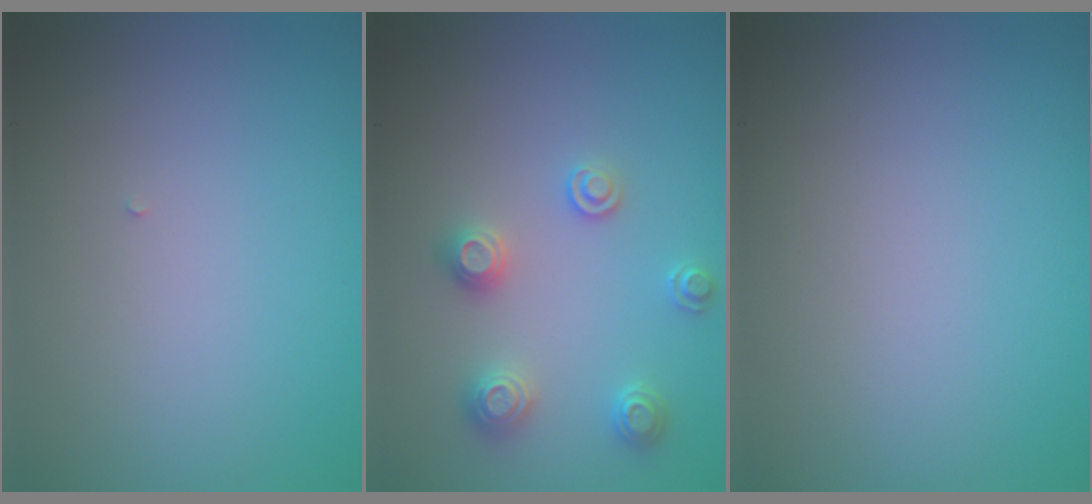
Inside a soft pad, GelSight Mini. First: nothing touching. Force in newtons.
{"total": 2.6, "press": 2.6, "slide": 0.1}
{"total": 0.0}